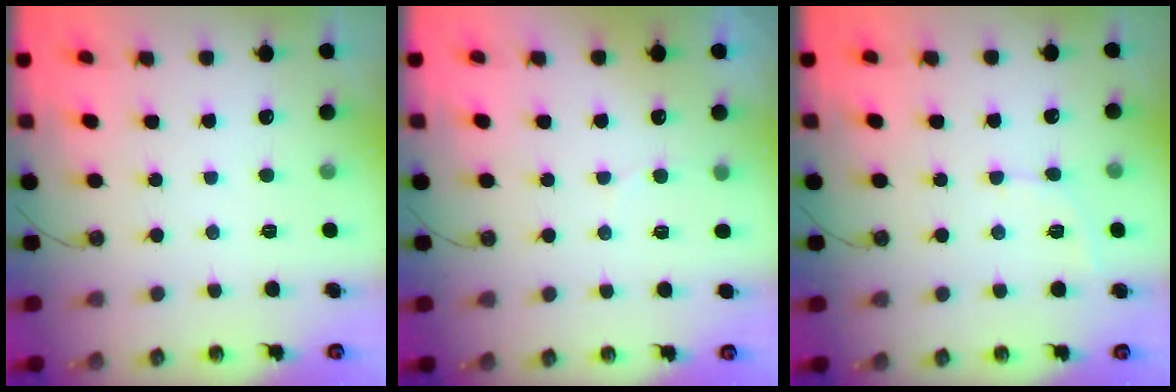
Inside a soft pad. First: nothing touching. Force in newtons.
{"total": 4.6, "press": 4.3, "slide": 1.8}
{"total": 5.2, "press": 5.2, "slide": 0.4}